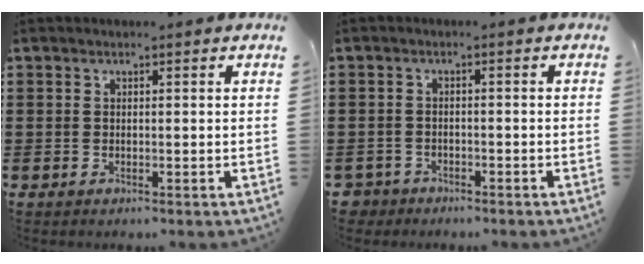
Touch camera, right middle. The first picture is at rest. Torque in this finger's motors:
{"motor_torque": [-0.43, 0.10, 0.03, -0.03]}